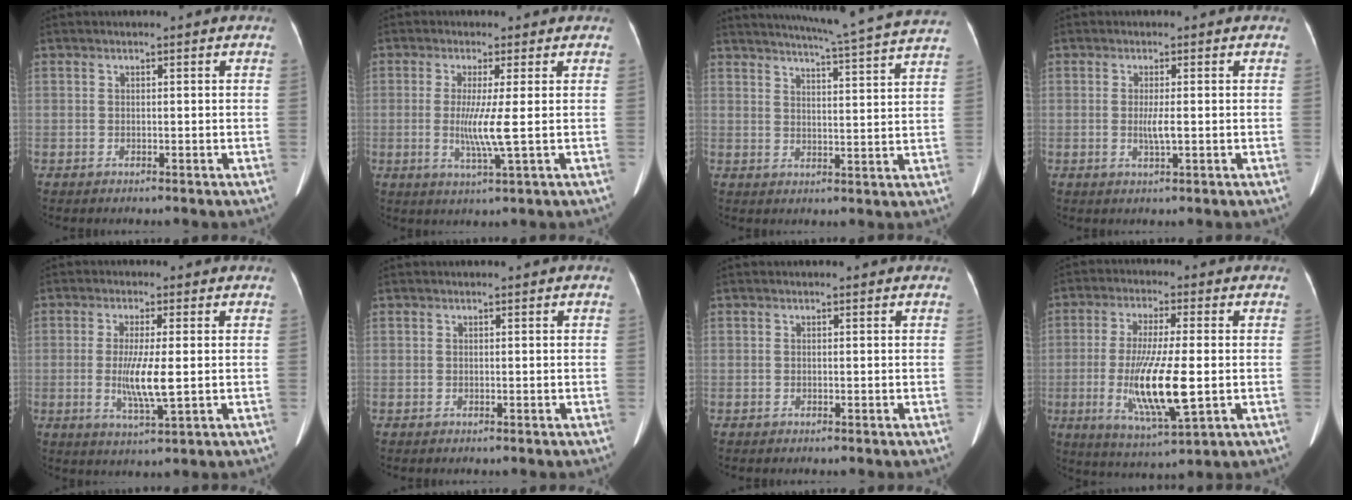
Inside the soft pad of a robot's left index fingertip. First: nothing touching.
{"total": 5.2, "force": [-0.1, -1.0, 5.1], "torque": [-0.107, -0.018, -0.002]}
{"total": 18.2, "force": [16.8, -1.5, 7.0], "torque": [-0.122, -0.039, 0.205]}
{"total": 2.2, "force": [-0.2, 0.0, 2.2], "torque": [-0.046, -0.004, -0.003]}
{"total": 6.4, "force": [-0.4, 0.6, 6.4], "torque": [-0.129, -0.016, -0.009]}
{"total": 0.0}
{"total": 0.0}
{"total": 12.5, "force": [-1.9, 1.7, 12.2], "torque": [-0.236, -0.023, -0.030]}